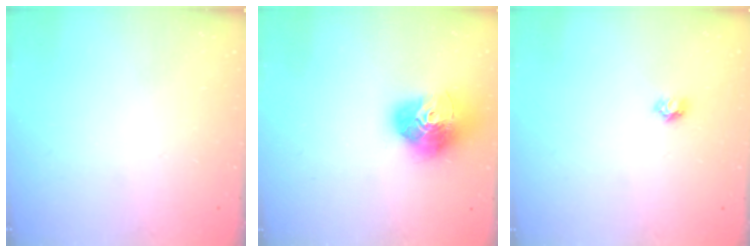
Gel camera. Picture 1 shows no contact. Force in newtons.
{"total": 17.6, "press": 17.5, "slide": 1.9}
{"total": 4.2, "press": 4.2, "slide": 0.4}